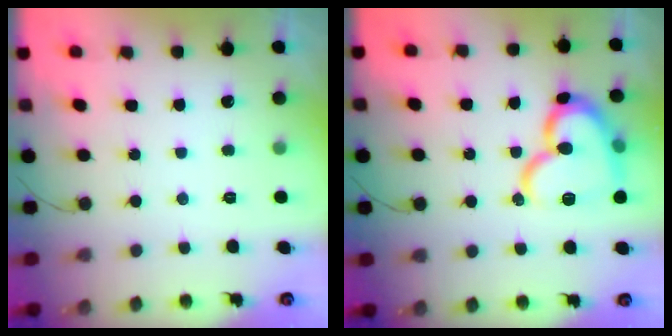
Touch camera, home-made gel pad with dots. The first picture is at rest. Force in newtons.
{"total": 18.2, "press": 18.1, "slide": 2.1}